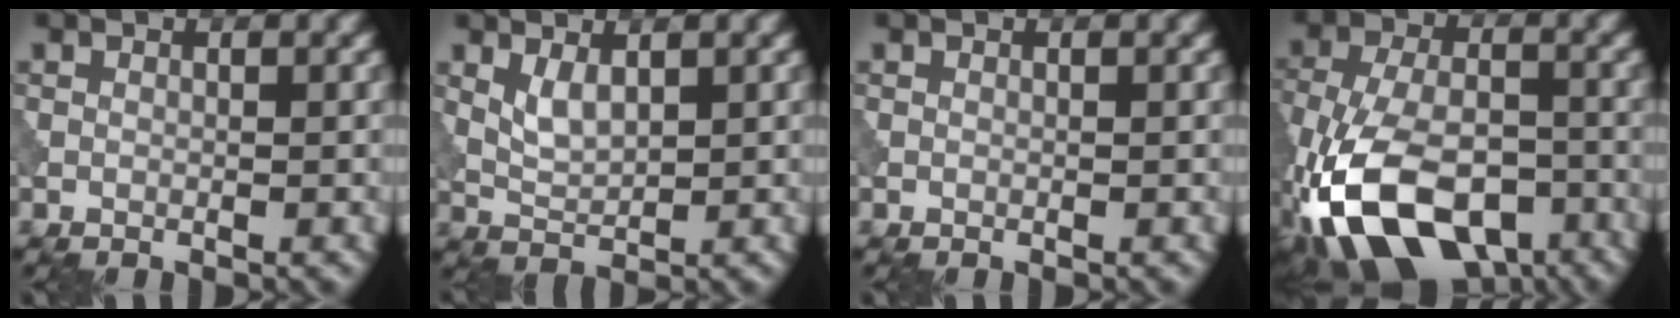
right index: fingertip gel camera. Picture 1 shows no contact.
{"total": 2.3, "force": [1.0, 1.0, 1.8], "torque": [-0.042, -0.004, 0.025]}
{"total": 0.0}
{"total": 14.7, "force": [-7.9, 7.7, 9.8], "torque": [-0.200, -0.019, -0.143]}